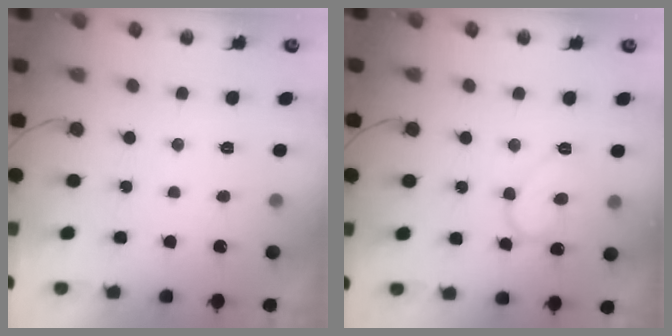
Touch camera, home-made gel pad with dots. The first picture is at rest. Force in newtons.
{"total": 8.5, "press": 8.5, "slide": 0.7}